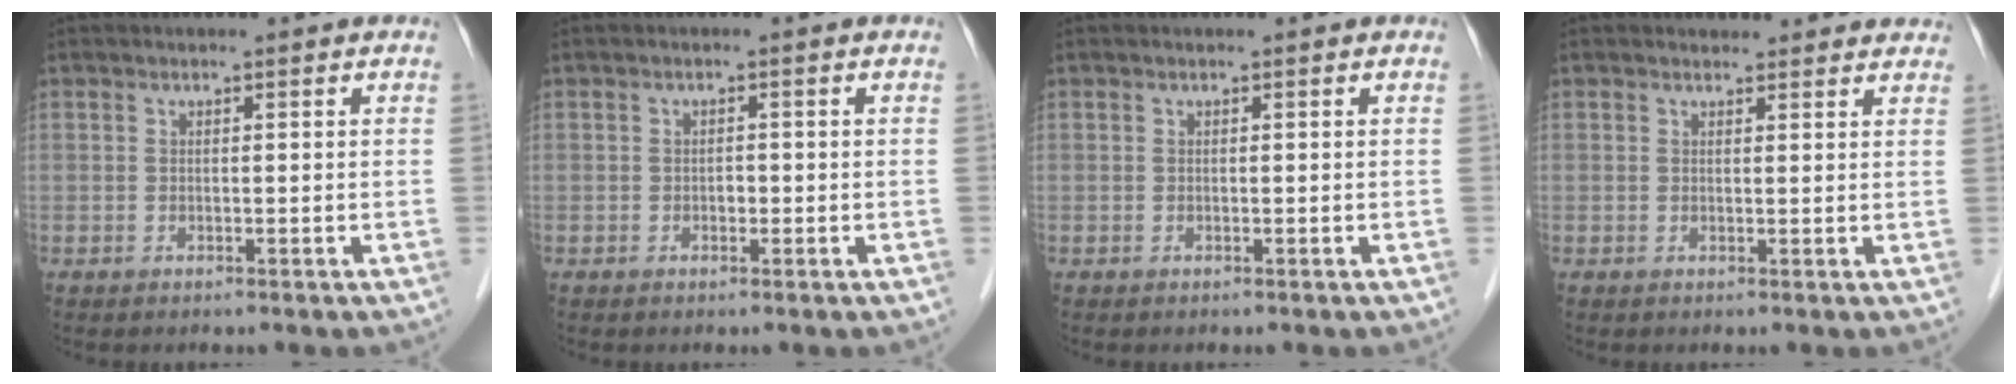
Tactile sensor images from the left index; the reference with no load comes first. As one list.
[{"total": 0.7, "force": [-0.3, 0.5, 0.4], "torque": [-0.007, 0.001, -0.006]}, {"total": 0.0}, {"total": 6.1, "force": [5.6, 2.1, 0.9], "torque": [0.005, 0.011, 0.051]}]